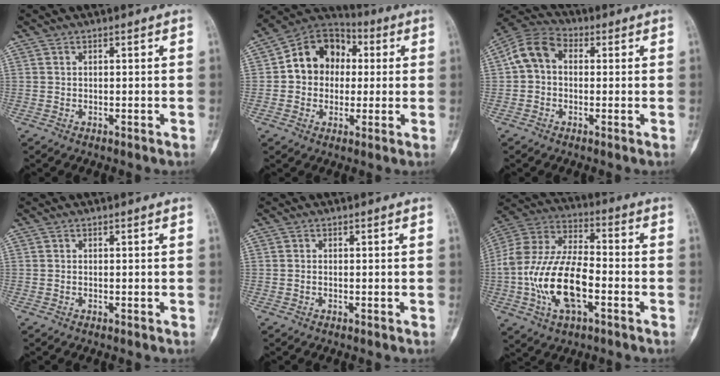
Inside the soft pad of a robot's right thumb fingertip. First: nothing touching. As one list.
[{"total": 13.1, "force": [1.4, 10.9, 7.1], "torque": [-0.071, 0.026, 0.012]}, {"total": 8.3, "force": [0.7, 6.2, 5.4], "torque": [-0.095, 0.028, 0.000]}, {"total": 0.0}, {"total": 0.0}, {"total": 19.5, "force": [-4.6, 10.0, 16.1], "torque": [-0.321, 0.032, -0.085]}]